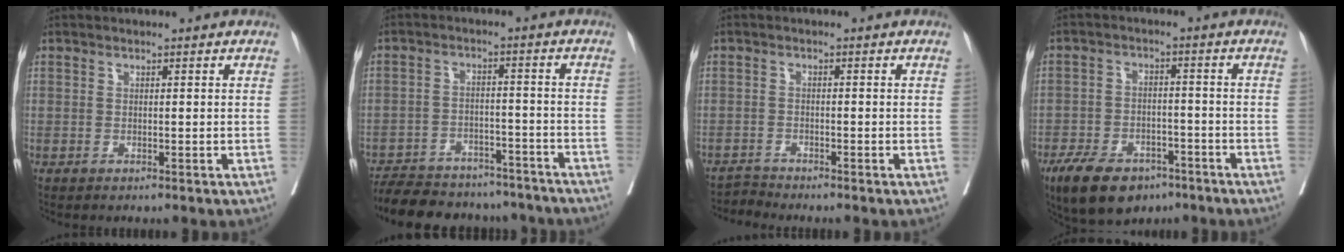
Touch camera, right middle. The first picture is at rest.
{"total": 19.3, "force": [-17.1, 6.3, 6.3], "torque": [-0.138, 0.000, -0.233]}
{"total": 2.0, "force": [-1.7, -0.5, -0.9], "torque": [0.025, -0.012, -0.032]}
{"total": 11.0, "force": [-7.5, 5.5, 5.8], "torque": [-0.101, -0.002, -0.122]}